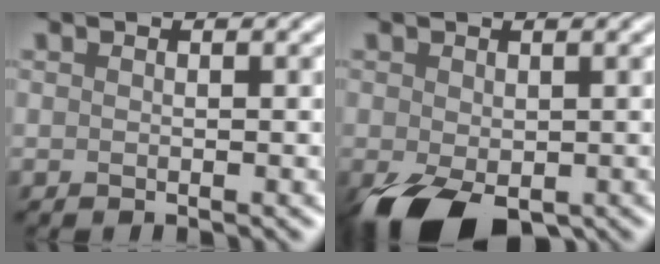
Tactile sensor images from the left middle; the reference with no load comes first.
{"total": 7.1, "force": [-3.1, 4.3, 4.8], "torque": [-0.102, -0.030, -0.039]}